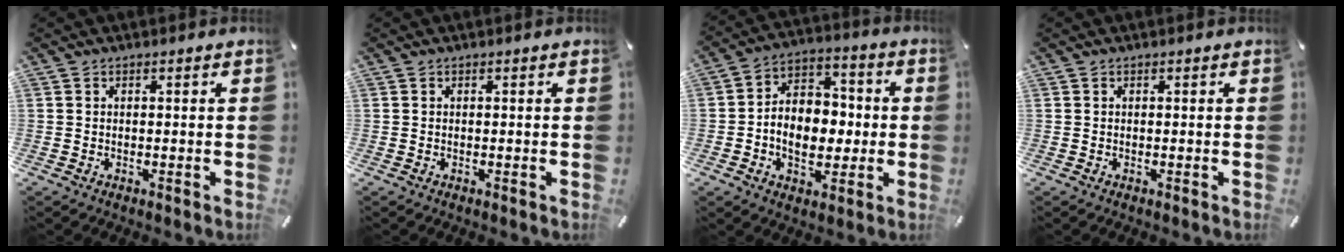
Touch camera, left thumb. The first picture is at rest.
{"total": 0.0}
{"total": 10.9, "force": [-1.7, 8.6, 6.5], "torque": [-0.117, 0.012, -0.031]}
{"total": 0.0}